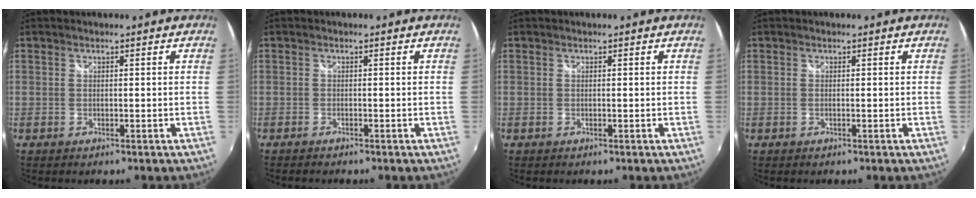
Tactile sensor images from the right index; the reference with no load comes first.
{"total": 1.3, "force": [-1.2, 0.3, 0.5], "torque": [-0.012, -0.007, -0.023]}
{"total": 0.0}
{"total": 0.0}